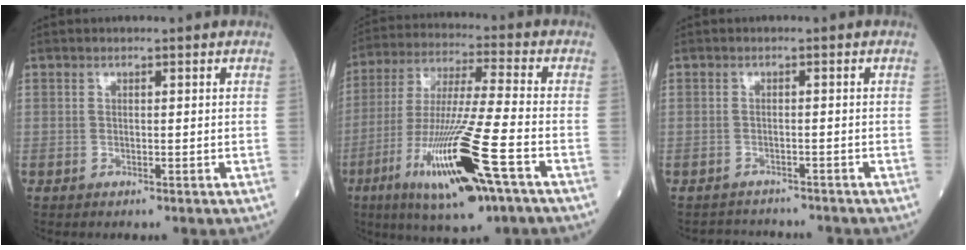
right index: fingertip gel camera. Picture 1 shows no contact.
{"total": 18.2, "force": [-7.9, 1.1, 16.4], "torque": [-0.335, -0.036, -0.138]}
{"total": 4.1, "force": [-4.1, 0.4, -0.1], "torque": [0.004, 0.000, -0.060]}